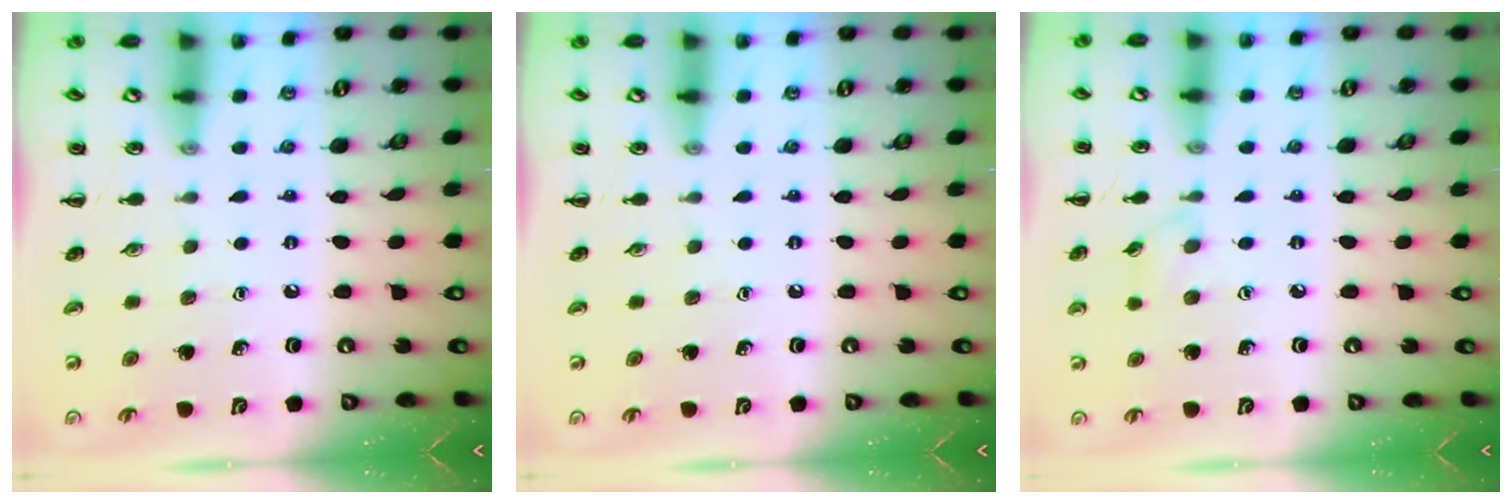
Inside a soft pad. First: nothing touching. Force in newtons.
{"total": 0.0}
{"total": 4.3, "press": 3.9, "slide": 1.7}